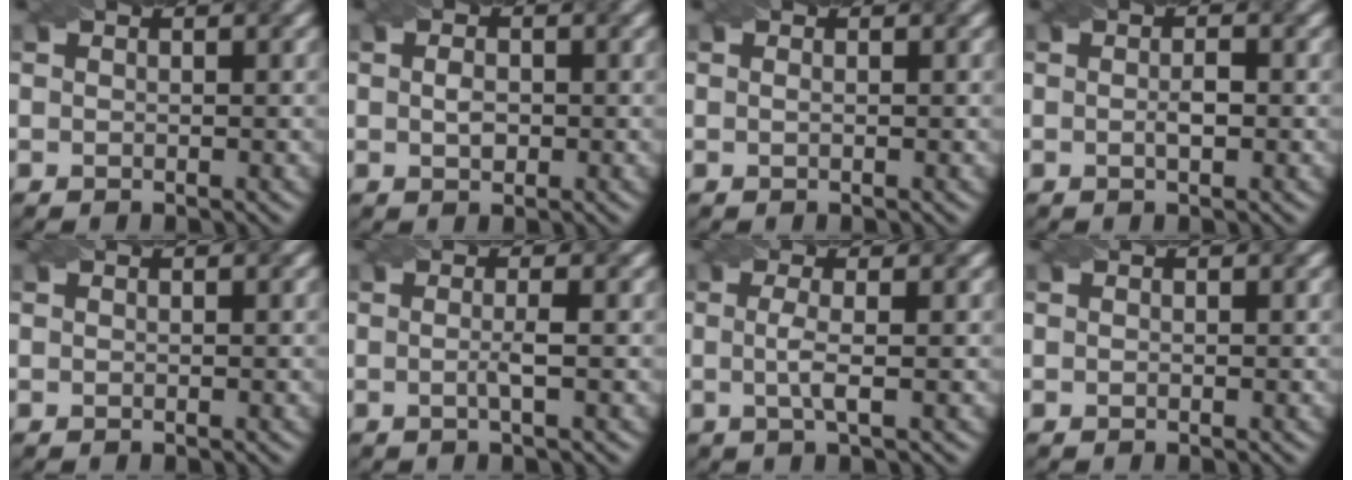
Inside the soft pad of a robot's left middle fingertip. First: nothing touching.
{"total": 1.5, "force": [-0.1, 0.9, 1.1], "torque": [-0.025, 0.000, 0.000]}
{"total": 0.0}
{"total": 1.4, "force": [-0.2, 0.4, 1.3], "torque": [-0.027, 0.001, -0.003]}
{"total": 0.0}
{"total": 1.7, "force": [-0.3, 0.2, 1.7], "torque": [-0.033, -0.003, -0.007]}
{"total": 2.3, "force": [-0.2, 0.5, 2.2], "torque": [-0.045, -0.002, -0.007]}
{"total": 0.0}